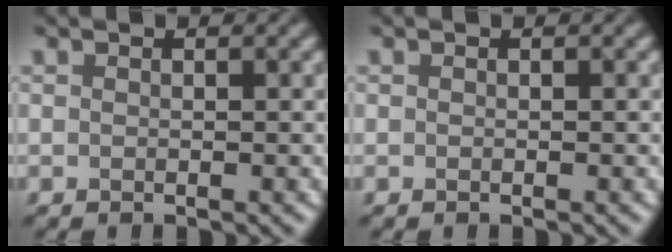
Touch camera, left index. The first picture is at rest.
{"total": 0.0}